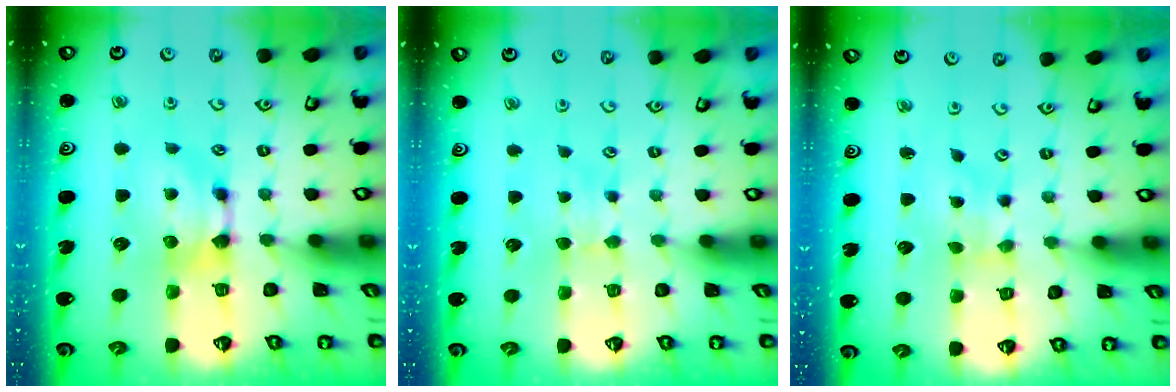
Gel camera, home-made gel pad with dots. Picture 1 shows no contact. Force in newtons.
{"total": 2.2, "press": 2.2, "slide": 0.4}
{"total": 2.8, "press": 2.7, "slide": 0.9}